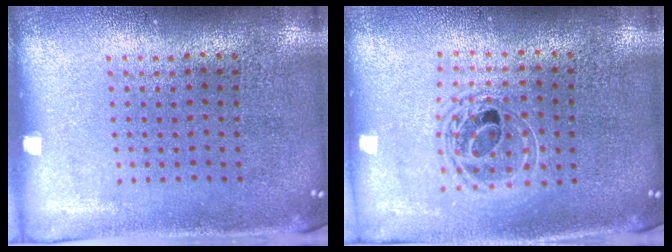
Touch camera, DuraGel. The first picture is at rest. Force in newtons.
{"total": 1.6, "press": 1.4, "slide": 0.8}